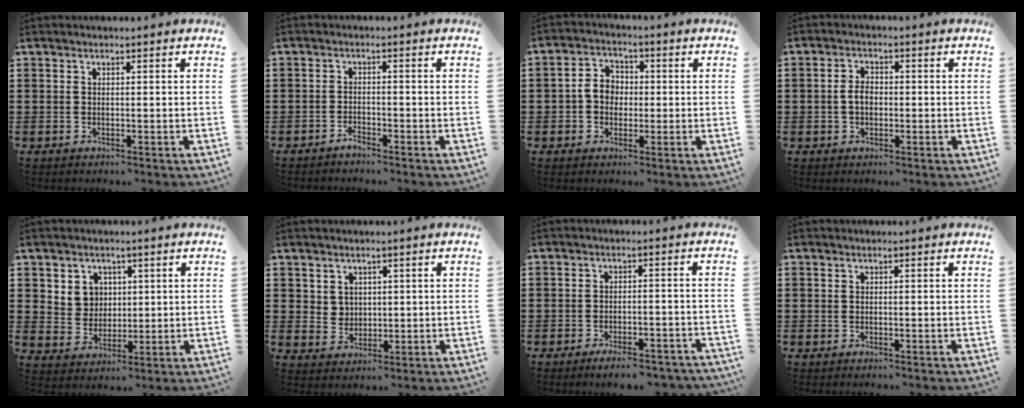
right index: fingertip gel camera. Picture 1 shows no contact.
{"total": 1.6, "force": [-1.5, 0.2, 0.2], "torque": [-0.010, 0.002, -0.031]}
{"total": 4.6, "force": [-0.5, 3.9, 2.4], "torque": [-0.056, 0.012, -0.012]}
{"total": 2.9, "force": [-0.4, 1.8, 2.2], "torque": [-0.043, 0.006, -0.009]}
{"total": 4.8, "force": [1.9, 4.4, 0.9], "torque": [-0.038, 0.012, 0.034]}
{"total": 3.0, "force": [1.7, 2.5, 0.4], "torque": [-0.018, 0.010, 0.033]}
{"total": 4.1, "force": [-3.6, 0.5, 1.9], "torque": [-0.030, 0.001, -0.067]}
{"total": 0.0}